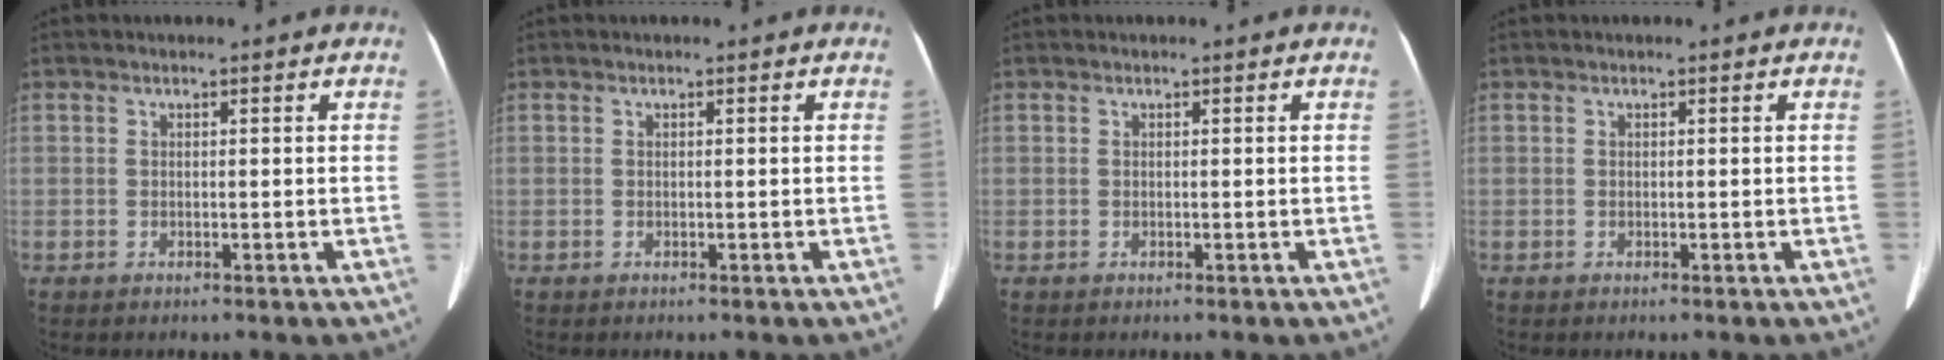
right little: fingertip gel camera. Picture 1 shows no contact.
{"total": 0.0}
{"total": 0.0}
{"total": 0.0}